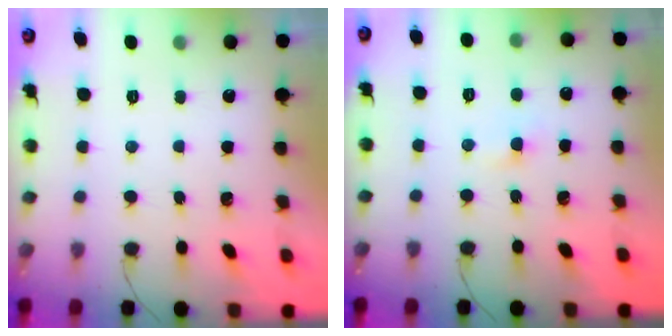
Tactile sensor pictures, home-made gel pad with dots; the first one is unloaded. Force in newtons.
{"total": 1.9, "press": 1.7, "slide": 0.9}